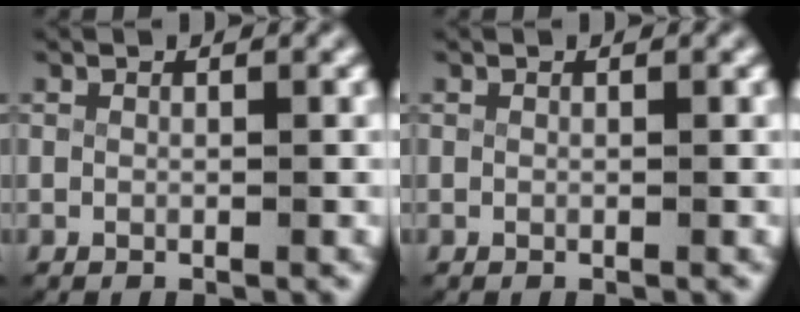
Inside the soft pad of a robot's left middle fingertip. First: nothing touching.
{"total": 0.0}